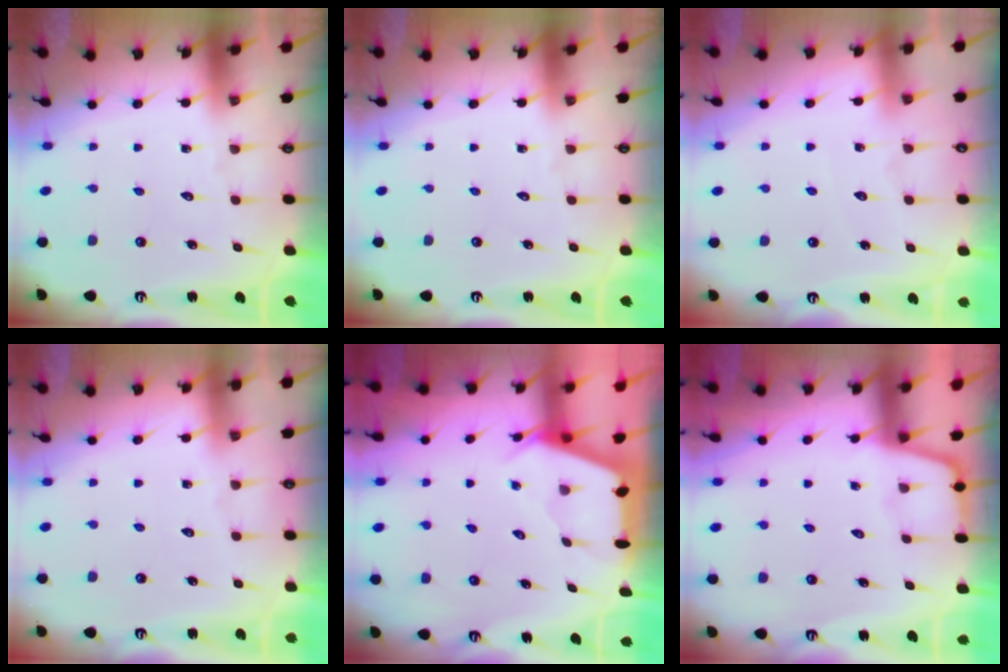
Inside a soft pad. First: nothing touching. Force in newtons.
{"total": 0.0}
{"total": 3.5, "press": 3.4, "slide": 0.5}
{"total": 1.4, "press": 1.4, "slide": 0.3}
{"total": 2.4, "press": 2.4, "slide": 0.3}
{"total": 1.4, "press": 1.3, "slide": 0.3}